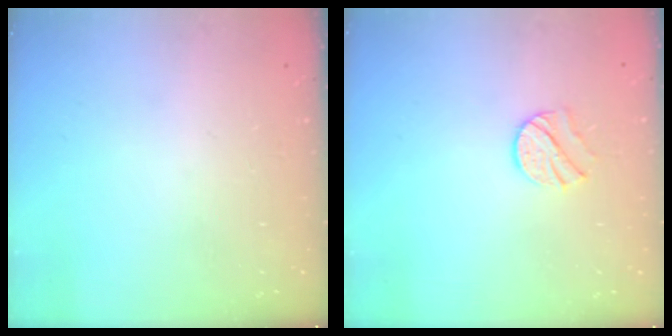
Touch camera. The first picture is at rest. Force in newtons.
{"total": 8.1, "press": 8.1, "slide": 0.1}